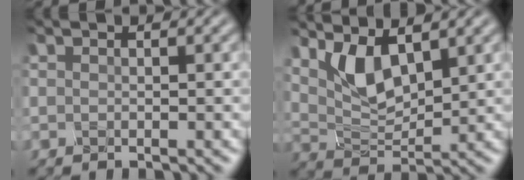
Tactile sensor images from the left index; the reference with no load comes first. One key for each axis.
{"total": 4.9, "fx": 2.2, "fy": 2.2, "fz": 3.8, "tx": -0.077, "ty": -0.009, "tz": 0.044}